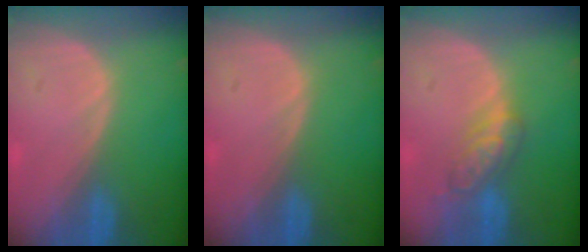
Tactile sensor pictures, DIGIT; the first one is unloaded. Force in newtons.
{"total": 0.0}
{"total": 5.2, "press": 5.1, "slide": 1.0}